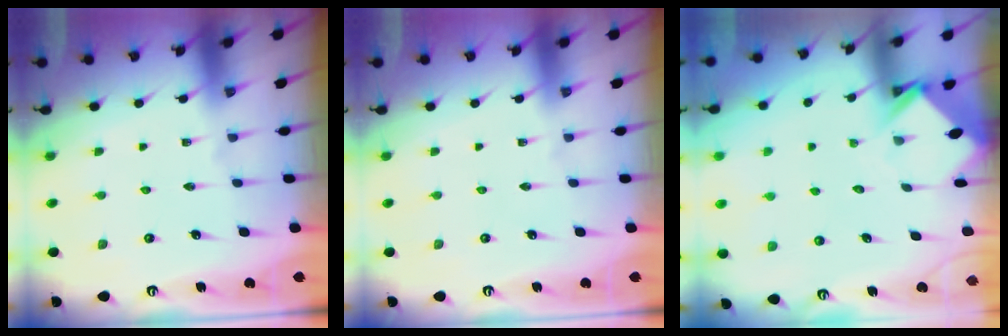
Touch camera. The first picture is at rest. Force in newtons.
{"total": 0.0}
{"total": 3.9, "press": 3.9, "slide": 0.2}